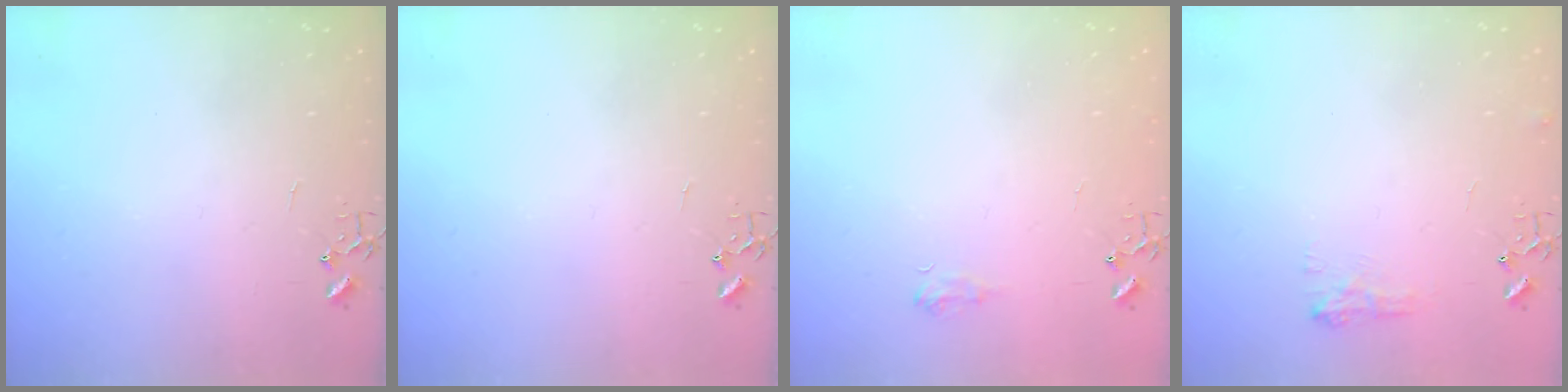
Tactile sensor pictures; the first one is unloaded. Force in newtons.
{"total": 0.0}
{"total": 6.0, "press": 5.9, "slide": 0.7}
{"total": 7.4, "press": 7.4, "slide": 0.5}